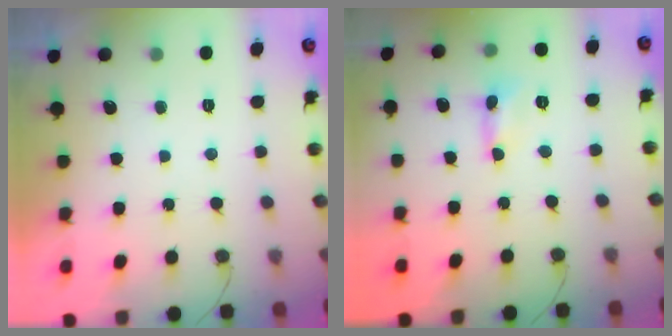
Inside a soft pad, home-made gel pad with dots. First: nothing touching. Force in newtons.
{"total": 0.6, "press": 0.6, "slide": 0.0}